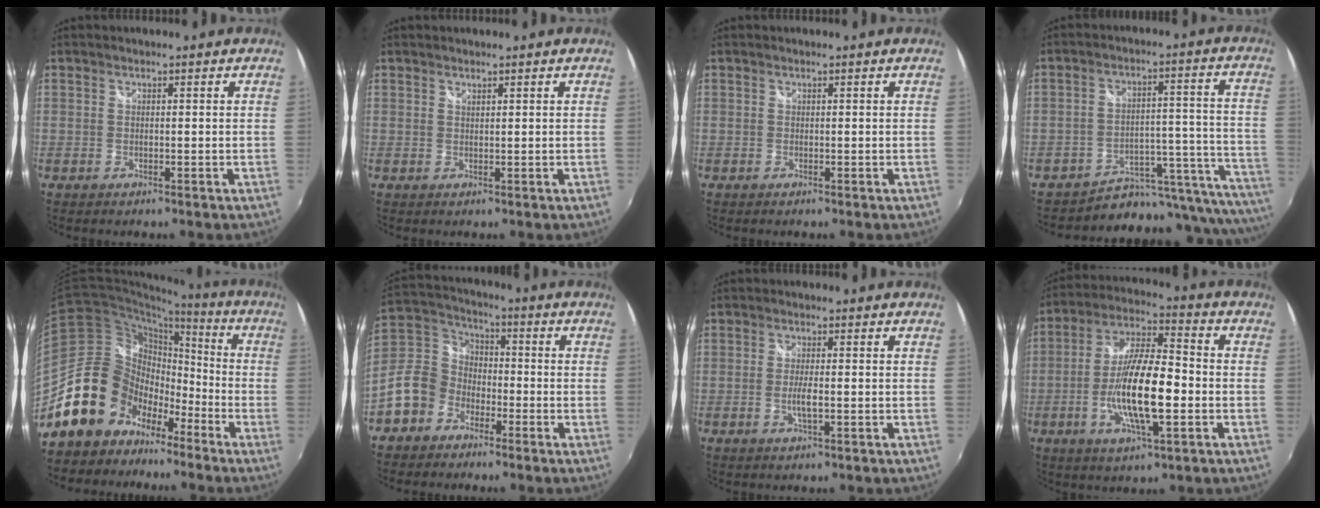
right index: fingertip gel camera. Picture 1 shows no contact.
{"total": 0.6, "force": [0.6, 0.1, 0.2], "torque": [-0.001, 0.000, 0.012]}
{"total": 0.0}
{"total": 16.3, "force": [-12.5, 7.6, 7.1], "torque": [-0.083, 0.021, -0.168]}
{"total": 18.6, "force": [-11.1, 13.3, 6.7], "torque": [-0.151, 0.039, -0.186]}
{"total": 13.4, "force": [-7.1, 10.4, 4.6], "torque": [-0.127, 0.033, -0.137]}
{"total": 2.8, "force": [-0.7, 0.3, 2.7], "torque": [-0.052, -0.006, -0.012]}
{"total": 14.9, "force": [-3.6, 3.8, 14.0], "torque": [-0.276, -0.005, -0.070]}